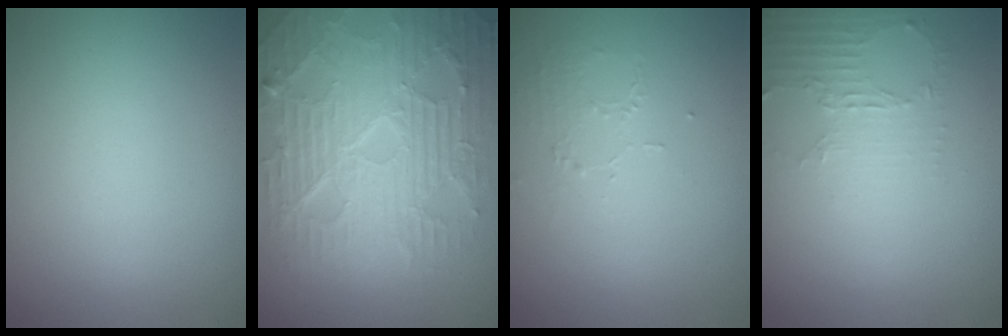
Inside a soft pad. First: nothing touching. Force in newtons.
{"total": 10.3, "press": 6.6, "slide": 7.9}
{"total": 1.0, "press": 0.5, "slide": 0.9}
{"total": 2.2, "press": 1.7, "slide": 1.5}